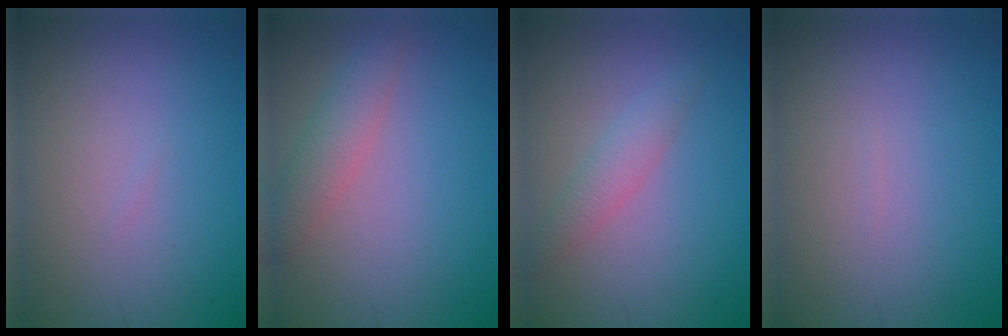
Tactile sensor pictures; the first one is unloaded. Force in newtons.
{"total": 2.7, "press": 2.7, "slide": 0.0}
{"total": 2.1, "press": 2.1, "slide": 0.1}
{"total": 0.0}